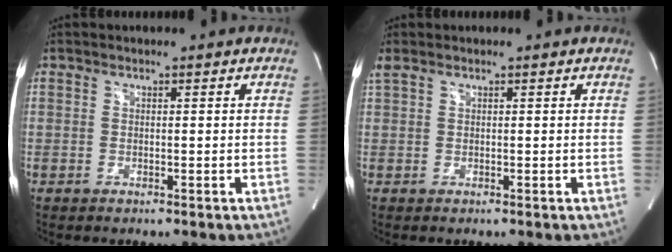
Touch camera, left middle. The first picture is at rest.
{"total": 1.2, "force": [0.9, 0.2, 0.6], "torque": [-0.030, 0.025, 0.026]}